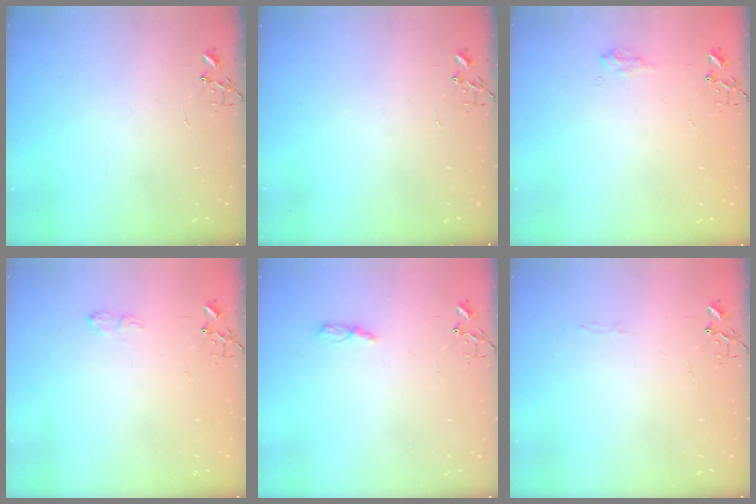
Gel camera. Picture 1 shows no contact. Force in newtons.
{"total": 0.0}
{"total": 7.4, "press": 7.4, "slide": 0.9}
{"total": 5.8, "press": 5.7, "slide": 0.7}
{"total": 4.8, "press": 4.8, "slide": 0.5}
{"total": 2.6, "press": 2.6, "slide": 0.3}